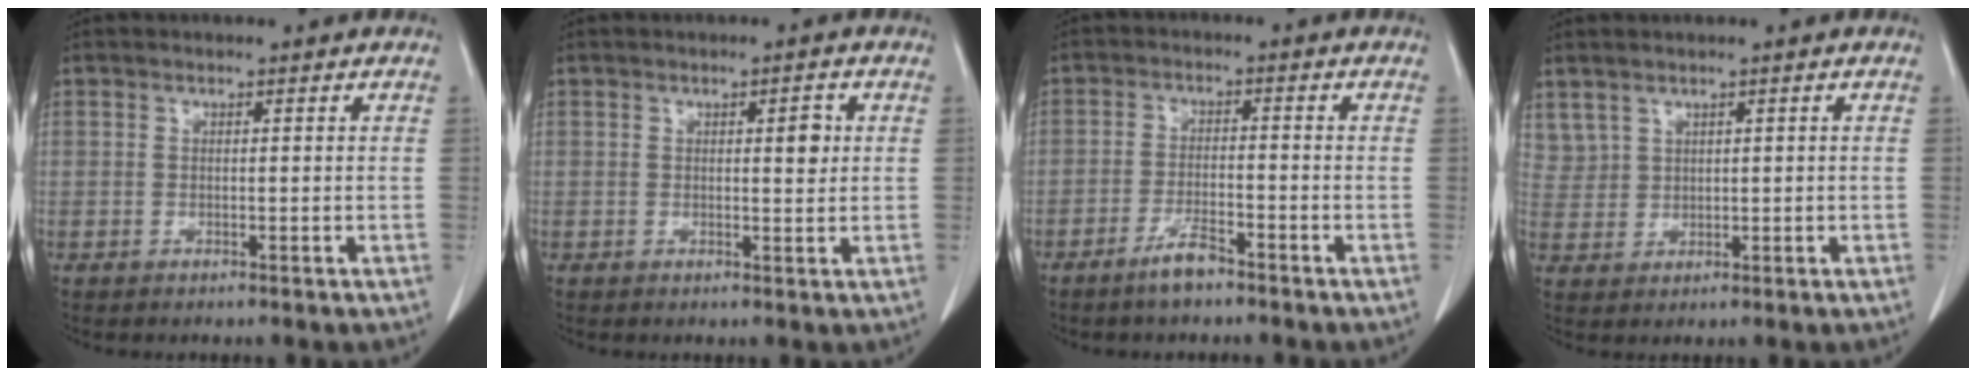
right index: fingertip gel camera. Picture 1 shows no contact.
{"total": 3.0, "force": [0.7, 0.9, 2.8], "torque": [-0.039, 0.000, 0.010]}
{"total": 4.1, "force": [-3.2, 0.6, 2.5], "torque": [-0.050, -0.001, -0.059]}
{"total": 3.3, "force": [2.3, 2.4, 0.6], "torque": [-0.011, 0.007, 0.057]}